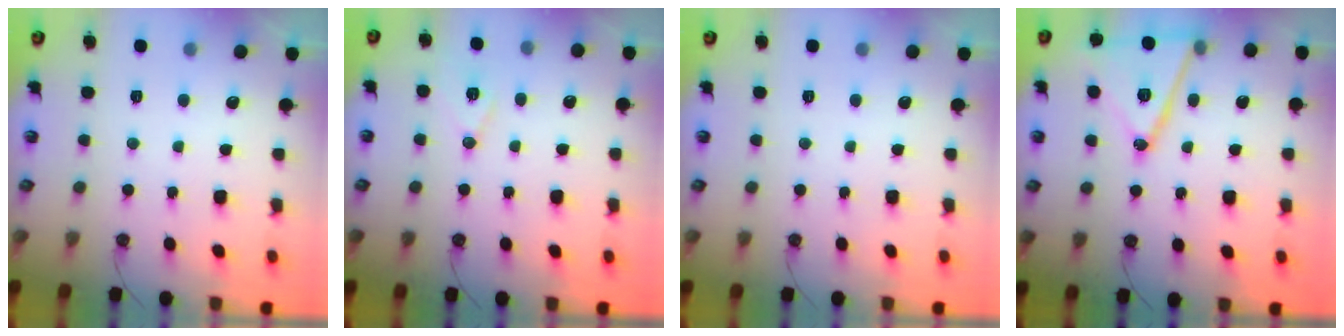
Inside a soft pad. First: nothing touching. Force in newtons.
{"total": 7.8, "press": 7.0, "slide": 3.5}
{"total": 0.0}
{"total": 18.0, "press": 17.7, "slide": 3.2}